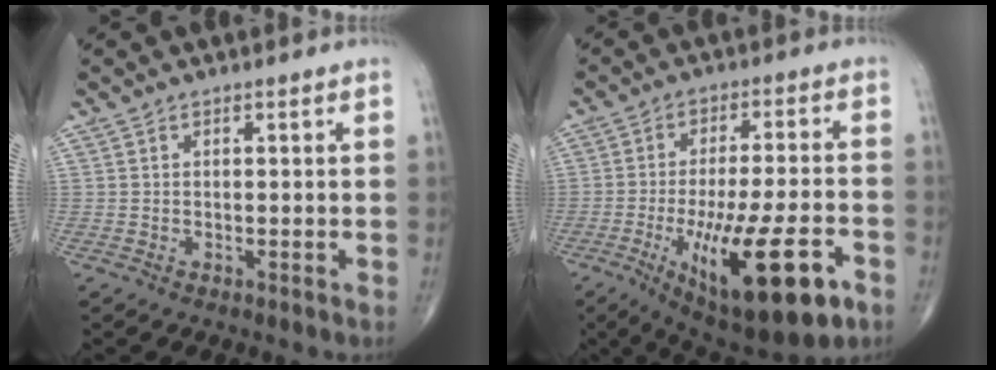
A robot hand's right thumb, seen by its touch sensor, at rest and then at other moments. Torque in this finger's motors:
{"motor_torque": [2.36, 1.71, 0.47, -0.35, 0.56]}